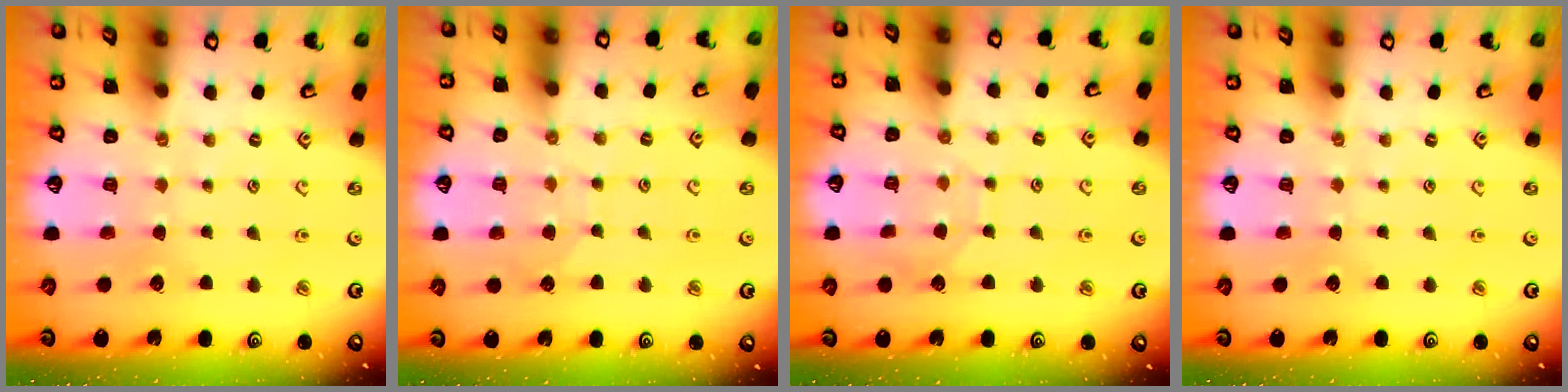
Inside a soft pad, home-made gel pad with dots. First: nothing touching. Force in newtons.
{"total": 5.1, "press": 5.1, "slide": 0.5}
{"total": 5.7, "press": 5.7, "slide": 0.4}
{"total": 0.0}